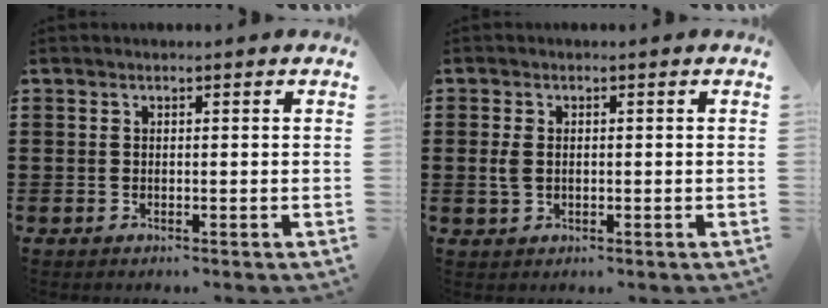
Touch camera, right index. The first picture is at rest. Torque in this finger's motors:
{"motor_torque": [2.14, 0.00, 0.04, 0.04]}